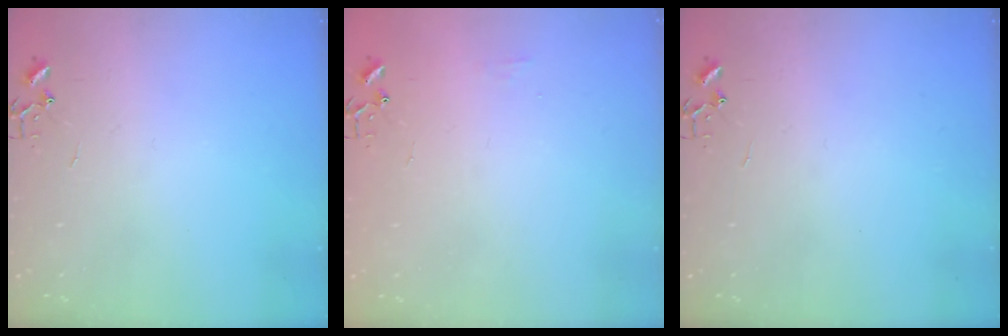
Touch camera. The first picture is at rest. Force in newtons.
{"total": 5.1, "press": 5.1, "slide": 0.7}
{"total": 0.0}